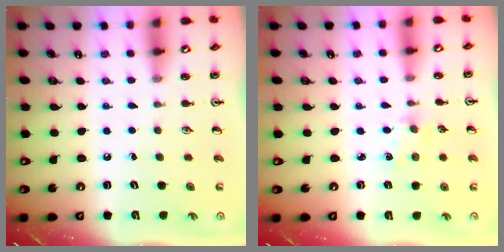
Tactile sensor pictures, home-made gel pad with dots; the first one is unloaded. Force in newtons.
{"total": 2.5, "press": 2.4, "slide": 0.3}